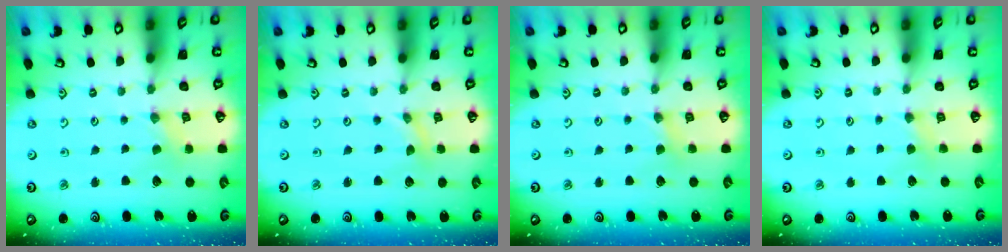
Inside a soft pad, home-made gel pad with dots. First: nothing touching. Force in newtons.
{"total": 0.0}
{"total": 2.1, "press": 2.1, "slide": 0.4}
{"total": 2.7, "press": 2.6, "slide": 0.4}